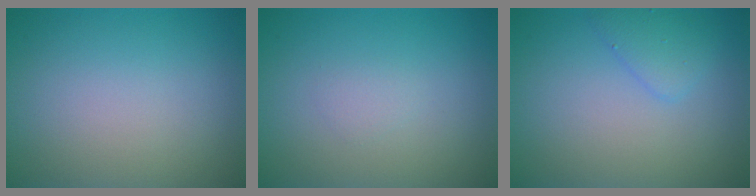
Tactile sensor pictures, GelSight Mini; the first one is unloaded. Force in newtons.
{"total": 0.7, "press": 0.7, "slide": 0.1}
{"total": 1.9, "press": 1.9, "slide": 0.0}